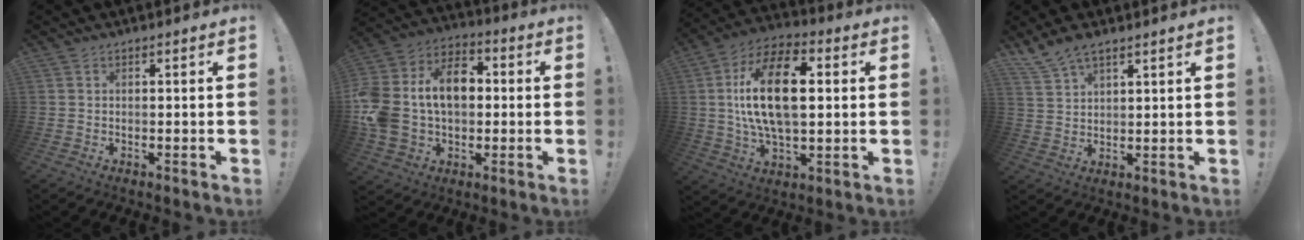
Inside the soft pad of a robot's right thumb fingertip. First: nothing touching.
{"total": 20.5, "force": [1.9, 14.8, 14.1], "torque": [-0.251, 0.012, 0.044]}
{"total": 20.4, "force": [2.5, 10.5, 17.3], "torque": [-0.310, 0.005, 0.034]}
{"total": 6.2, "force": [5.2, 1.6, 2.9], "torque": [-0.065, -0.023, 0.101]}